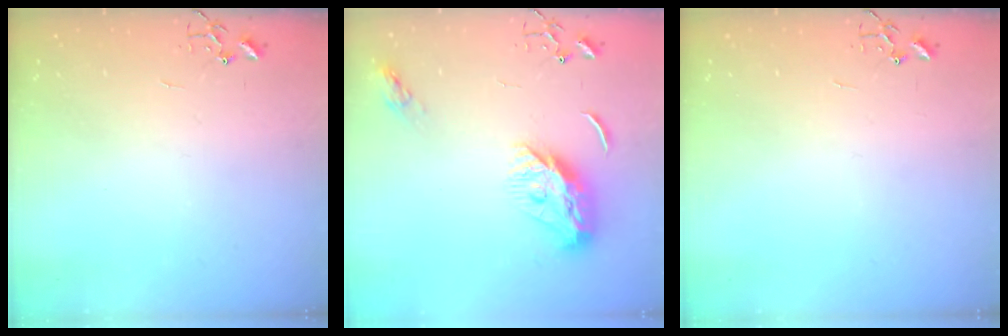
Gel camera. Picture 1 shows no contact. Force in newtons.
{"total": 12.7, "press": 12.7, "slide": 0.3}
{"total": 0.0}